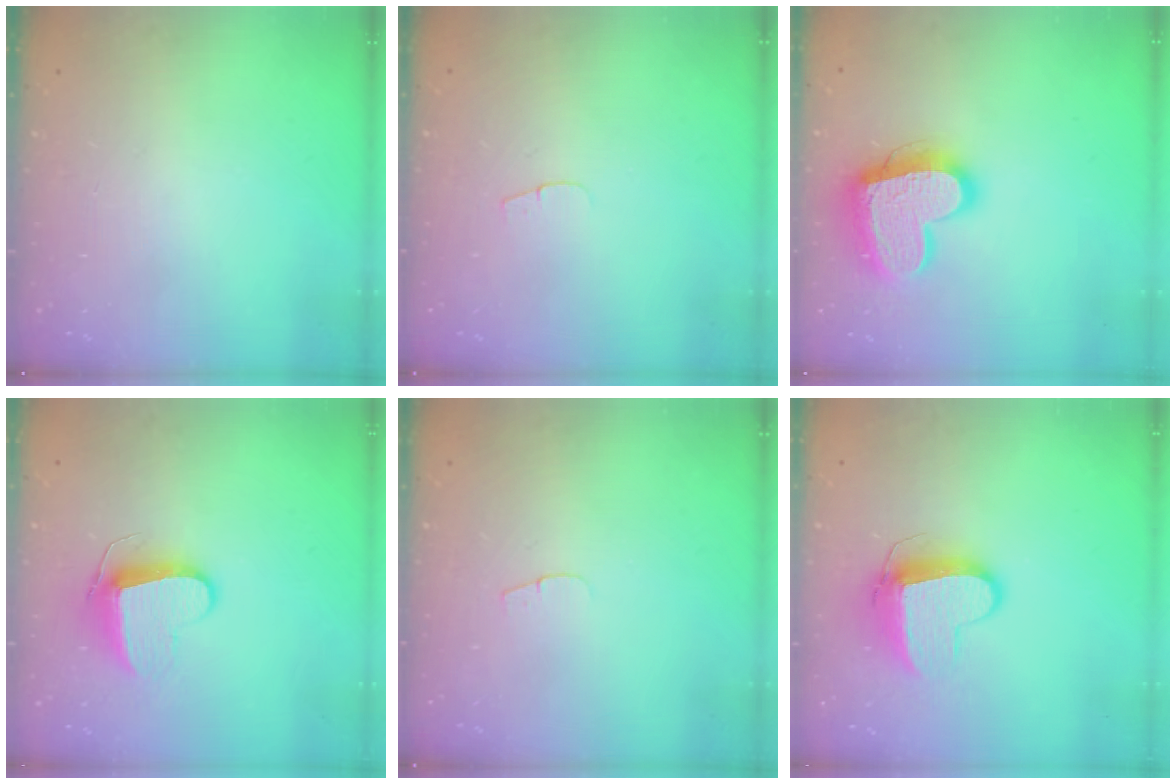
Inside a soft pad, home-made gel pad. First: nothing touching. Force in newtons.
{"total": 3.8, "press": 3.8, "slide": 0.4}
{"total": 18.7, "press": 18.6, "slide": 1.6}
{"total": 9.5, "press": 9.5, "slide": 0.4}
{"total": 3.8, "press": 3.8, "slide": 0.4}
{"total": 11.1, "press": 11.1, "slide": 0.4}